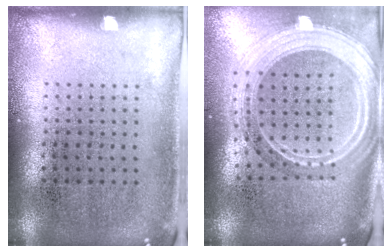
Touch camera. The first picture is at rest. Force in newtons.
{"total": 2.7, "press": 2.2, "slide": 1.5}